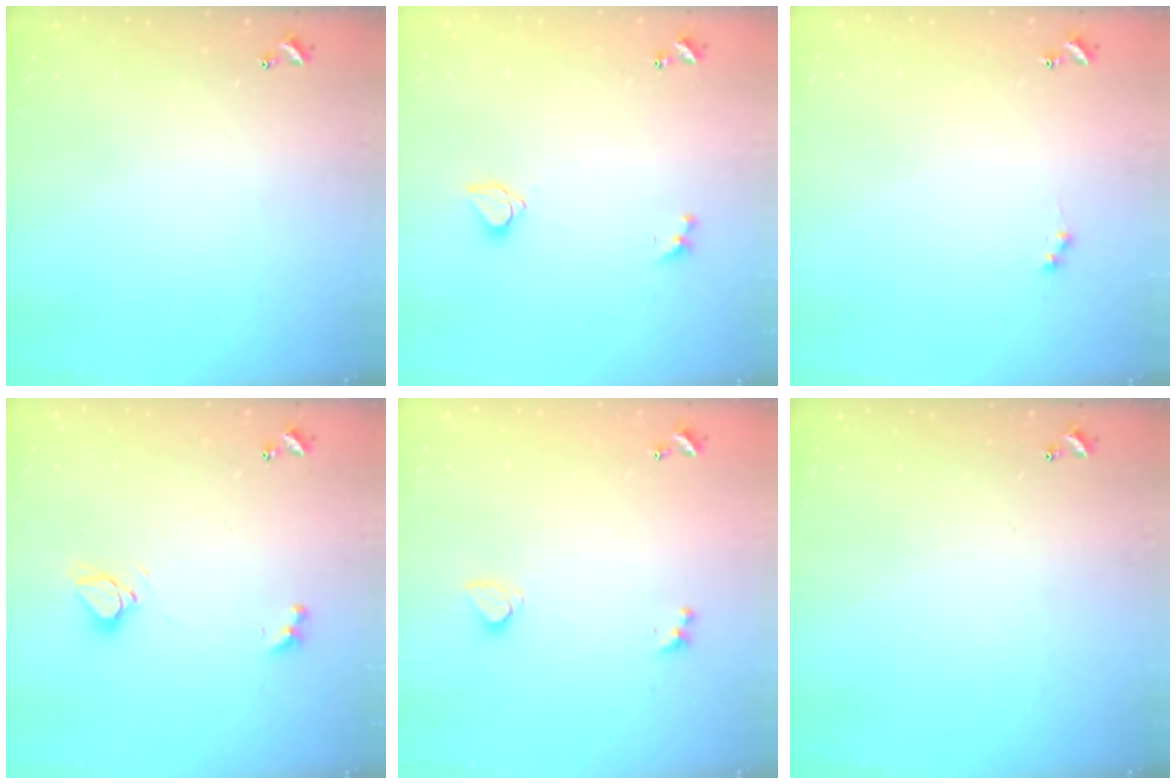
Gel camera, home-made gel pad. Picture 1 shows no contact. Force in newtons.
{"total": 1.5, "press": 1.5, "slide": 0.3}
{"total": 1.0, "press": 0.9, "slide": 0.4}
{"total": 4.7, "press": 4.7, "slide": 0.4}
{"total": 0.8, "press": 0.6, "slide": 0.4}
{"total": 0.0}